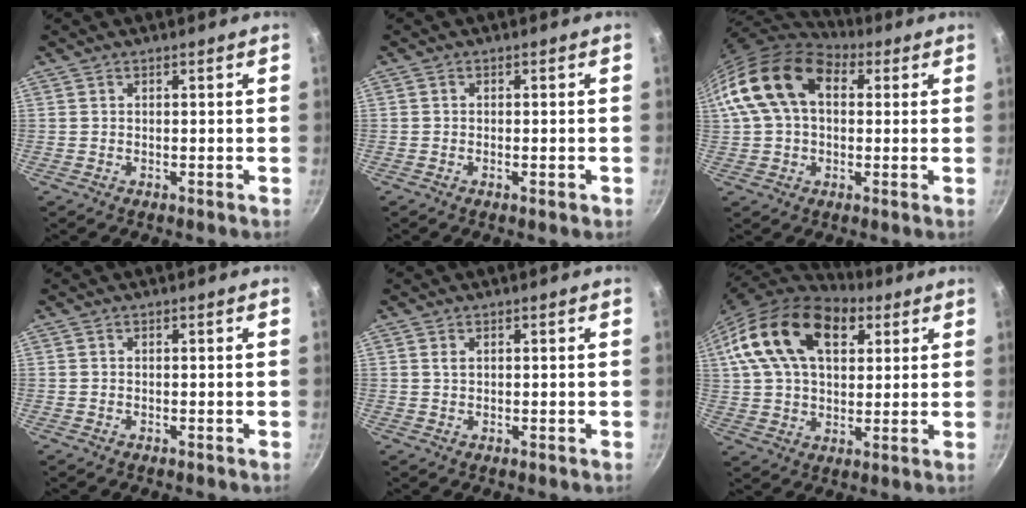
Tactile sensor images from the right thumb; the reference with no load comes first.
{"total": 1.6, "force": [-0.7, 0.5, 1.4], "torque": [-0.027, 0.003, -0.014]}
{"total": 16.6, "force": [4.0, 11.1, 11.7], "torque": [-0.203, 0.028, 0.058]}
{"total": 0.0}
{"total": 1.1, "force": [0.4, 0.5, 0.9], "torque": [-0.015, 0.001, 0.007]}
{"total": 21.3, "force": [8.5, 13.0, 14.6], "torque": [-0.236, 0.000, 0.139]}